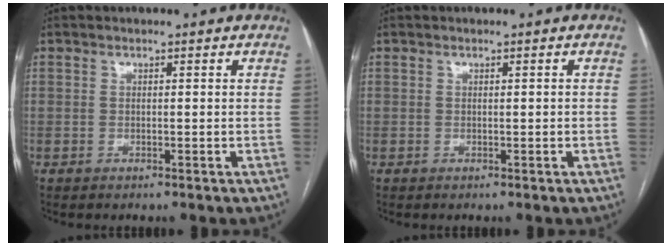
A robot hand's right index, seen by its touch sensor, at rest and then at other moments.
{"total": 0.0}